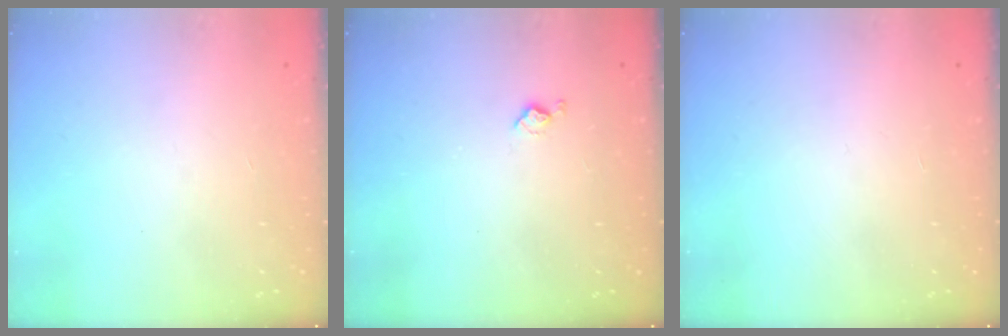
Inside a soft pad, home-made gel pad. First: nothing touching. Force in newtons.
{"total": 5.0, "press": 4.9, "slide": 0.8}
{"total": 0.0}